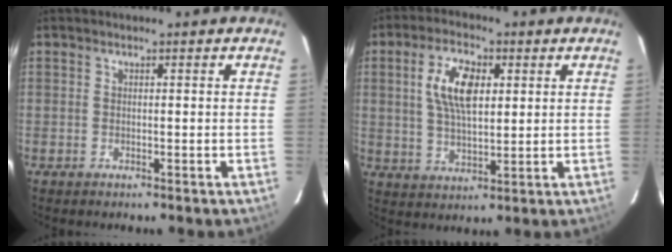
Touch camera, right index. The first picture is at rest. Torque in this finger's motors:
{"motor_torque": [0.80, 0.55, 0.29, 0.12]}